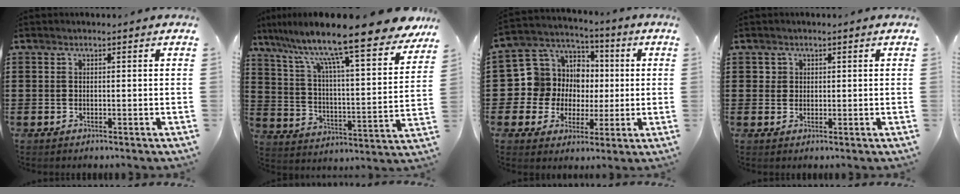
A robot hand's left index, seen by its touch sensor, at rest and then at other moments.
{"total": 13.9, "force": [11.1, 0.9, 8.2], "torque": [-0.182, -0.076, 0.181]}
{"total": 10.5, "force": [1.1, 10.1, 2.4], "torque": [-0.096, -0.010, 0.026]}
{"total": 1.5, "force": [0.6, 1.3, 0.2], "torque": [0.000, 0.002, 0.009]}